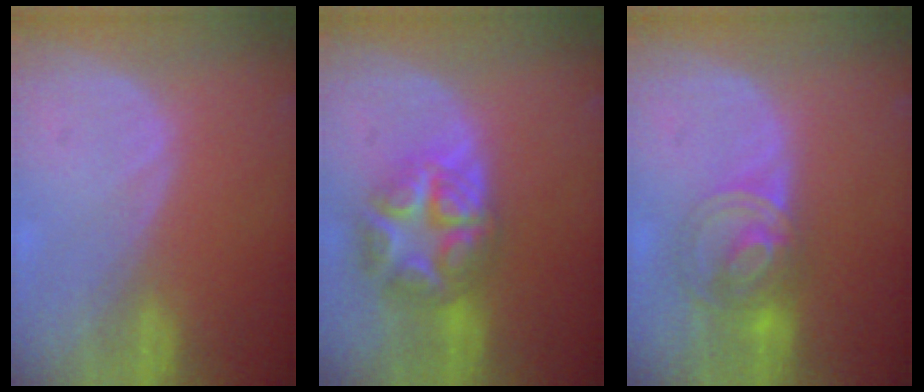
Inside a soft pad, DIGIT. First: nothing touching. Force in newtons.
{"total": 8.9, "press": 8.9, "slide": 0.5}
{"total": 7.3, "press": 6.3, "slide": 3.7}